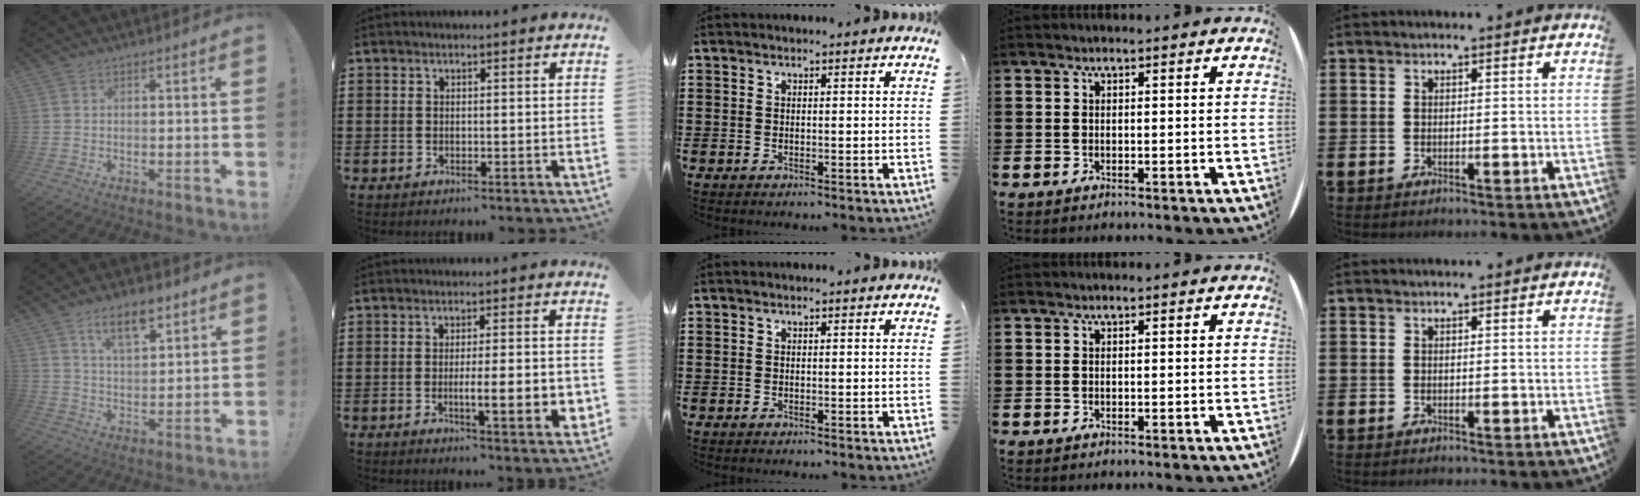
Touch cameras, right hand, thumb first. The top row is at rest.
{"thumb": {"total": 9.7, "force": [6.3, 4.2, 6.1], "torque": [-0.085, -0.029, 0.110]}, "index": {"total": 7.1, "force": [-1.3, 1.2, 6.8], "torque": [-0.096, -0.010, -0.024]}}